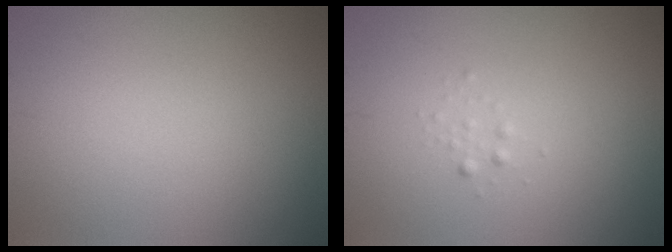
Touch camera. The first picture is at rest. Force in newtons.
{"total": 0.6, "press": 0.6, "slide": 0.0}